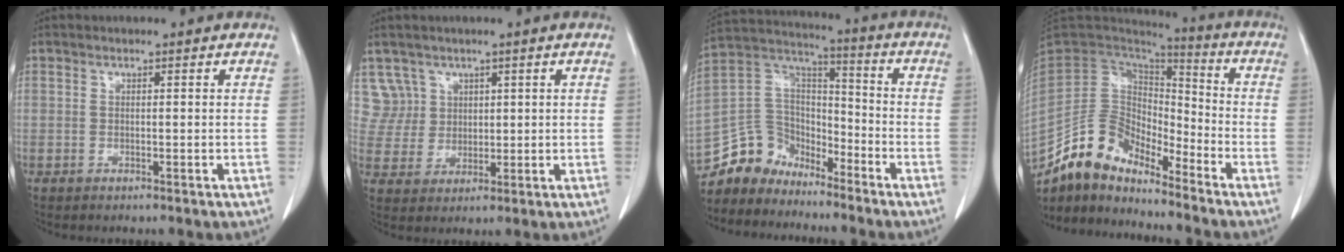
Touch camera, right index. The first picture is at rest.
{"total": 5.4, "force": [3.0, 4.4, -0.6], "torque": [0.023, 0.007, 0.063]}
{"total": 10.9, "force": [-9.2, 5.6, 1.6], "torque": [-0.040, 0.056, -0.176]}
{"total": 11.1, "force": [-9.8, 4.3, 3.1], "torque": [-0.061, 0.048, -0.186]}